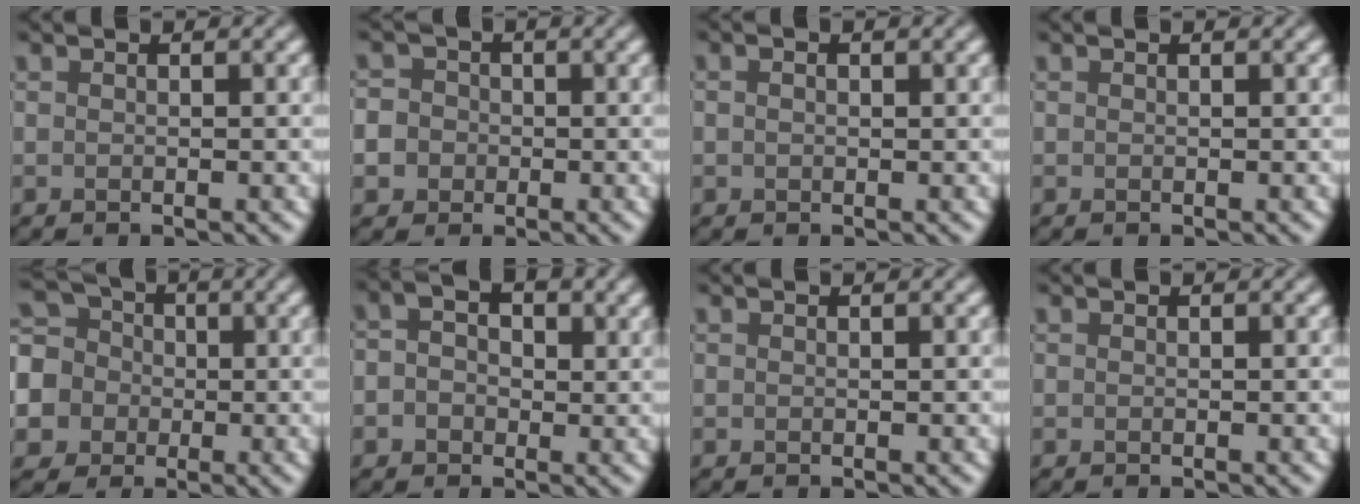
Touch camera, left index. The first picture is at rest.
{"total": 6.3, "force": [-1.4, 5.9, 2.0], "torque": [-0.032, 0.010, -0.059]}
{"total": 1.0, "force": [0.3, 0.6, 0.8], "torque": [-0.013, 0.003, 0.005]}
{"total": 0.0}
{"total": 7.9, "force": [-0.9, 7.3, 2.8], "torque": [-0.089, 0.017, -0.048]}
{"total": 3.5, "force": [0.4, 2.9, 2.0], "torque": [-0.024, 0.011, -0.013]}
{"total": 0.0}
{"total": 0.0}